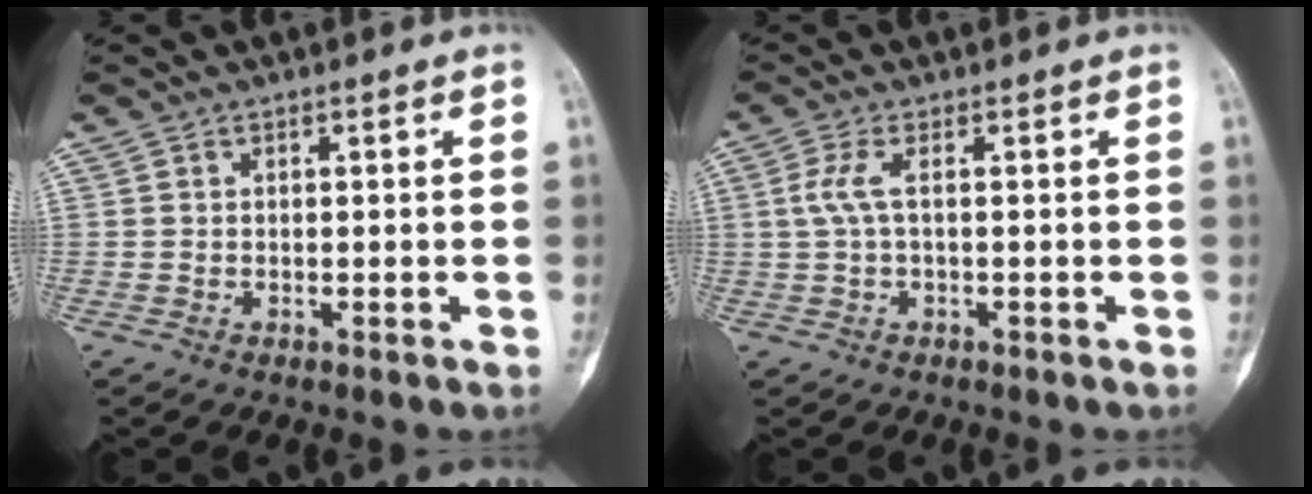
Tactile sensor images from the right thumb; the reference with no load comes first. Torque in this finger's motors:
{"motor_torque": [-0.23, -0.22, 0.33, -0.27, -0.04]}